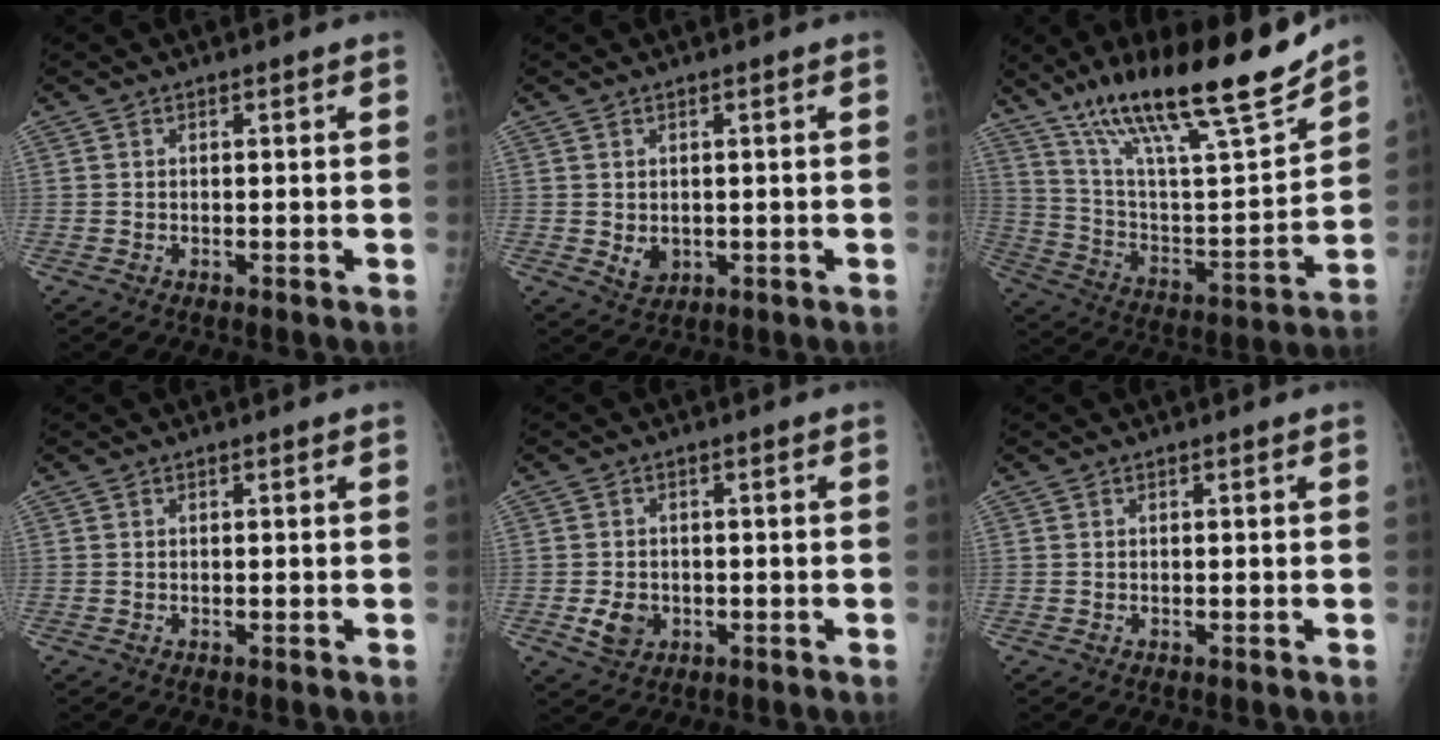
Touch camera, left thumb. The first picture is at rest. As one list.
[{"total": 2.8, "force": [-0.1, 2.2, 1.7], "torque": [-0.019, -0.004, 0.009]}, {"total": 26.6, "force": [18.8, 5.1, 18.0], "torque": [-0.278, -0.062, 0.324]}, {"total": 0.0}, {"total": 4.2, "force": [-1.1, 3.3, 2.3], "torque": [-0.035, 0.001, -0.014]}, {"total": 0.0}]